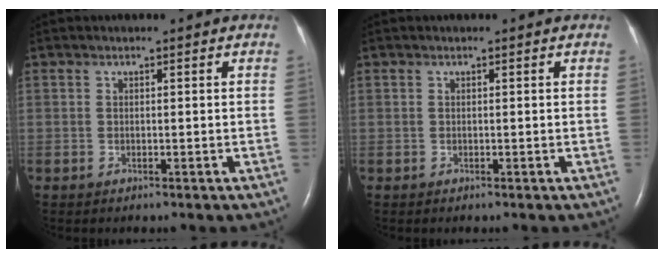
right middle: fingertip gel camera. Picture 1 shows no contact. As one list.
[{"total": 0.0}]